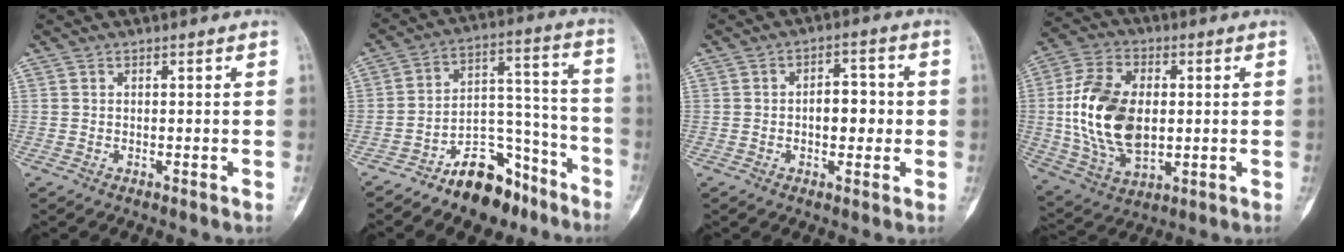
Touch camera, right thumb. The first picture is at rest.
{"total": 13.8, "force": [-9.9, 7.2, 6.5], "torque": [-0.070, 0.104, -0.162]}
{"total": 6.0, "force": [-0.3, 3.6, 4.8], "torque": [-0.045, 0.016, -0.007]}
{"total": 17.8, "force": [0.5, 10.9, 14.0], "torque": [-0.259, -0.001, 0.017]}